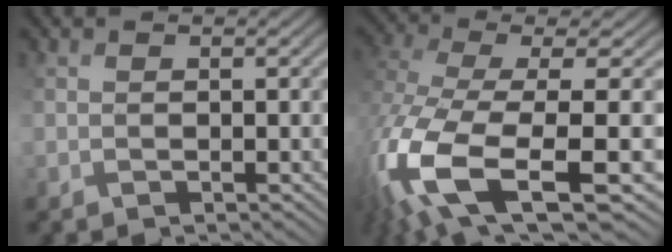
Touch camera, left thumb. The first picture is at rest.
{"total": 14.5, "force": [-3.7, 5.9, 12.7], "torque": [-0.326, -0.035, -0.035]}